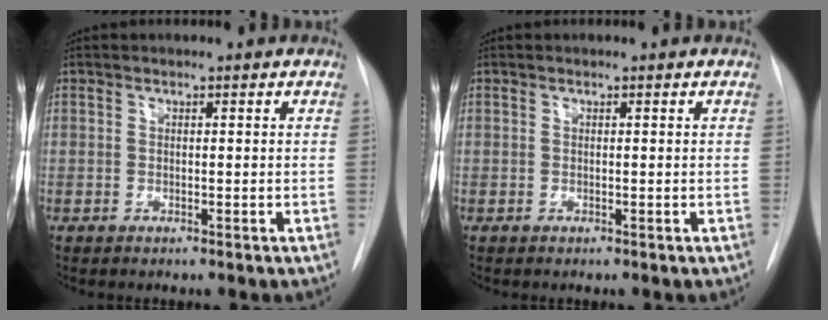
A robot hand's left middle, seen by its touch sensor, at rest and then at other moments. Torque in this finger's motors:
{"motor_torque": [-0.09, 0.10, -0.05, -0.01]}